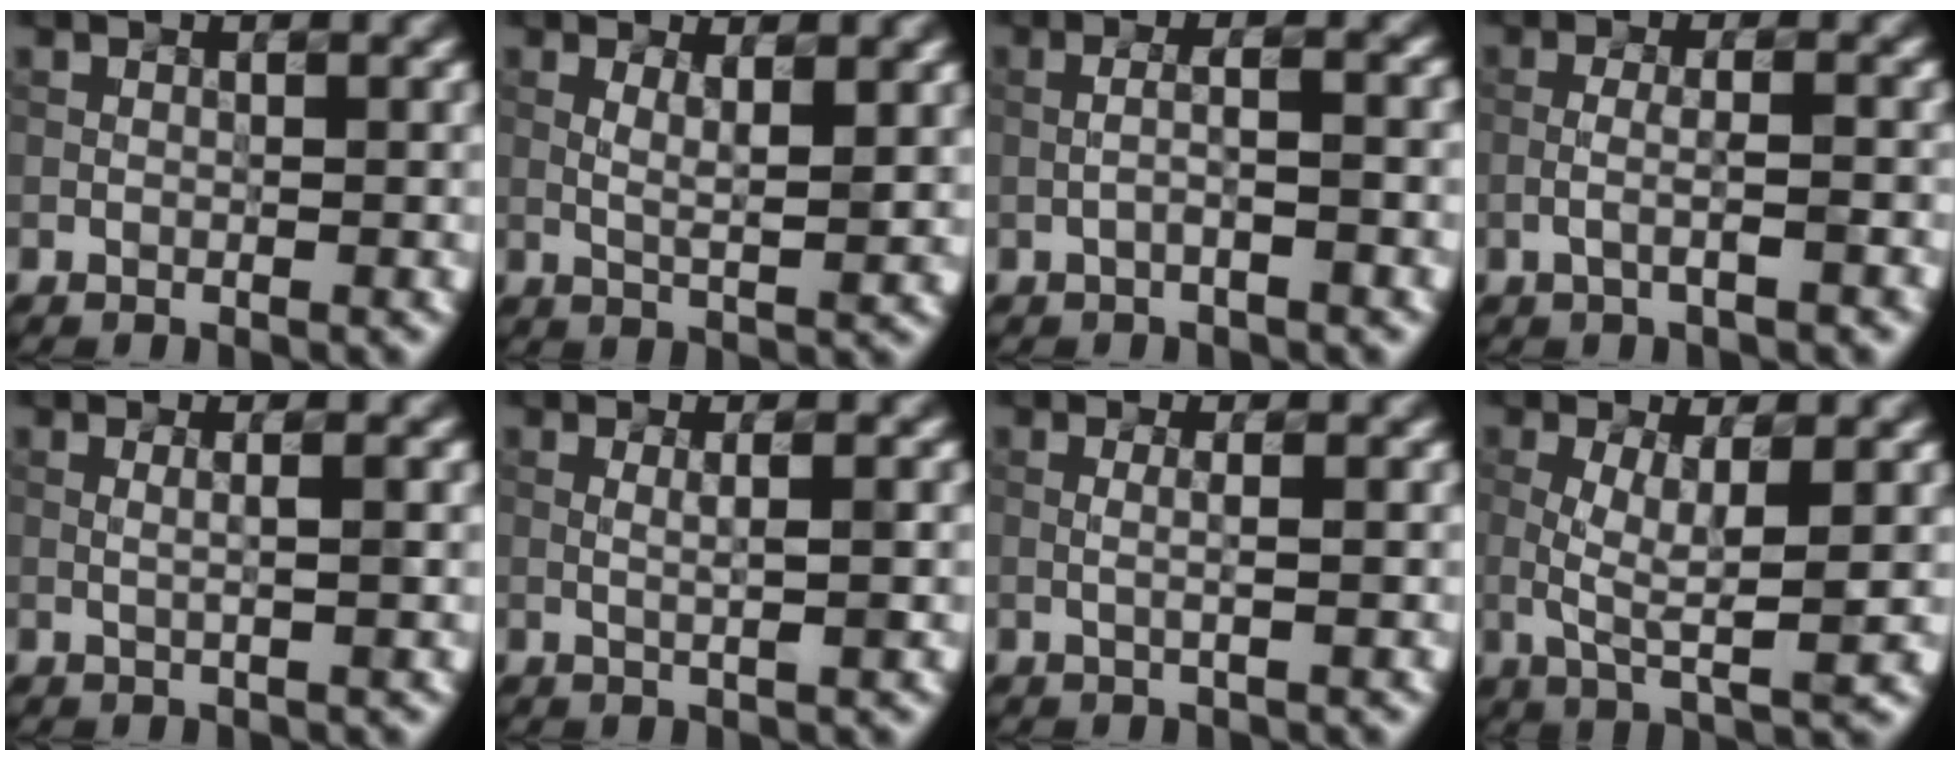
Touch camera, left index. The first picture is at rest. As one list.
[{"total": 2.6, "force": [0.9, 0.5, 2.3], "torque": [-0.040, -0.005, 0.025]}, {"total": 2.4, "force": [-0.8, 0.3, 2.3], "torque": [-0.039, 0.015, -0.015]}, {"total": 1.8, "force": [-0.8, 0.2, 1.6], "torque": [-0.030, 0.014, -0.016]}, {"total": 1.6, "force": [0.2, 0.3, 1.5], "torque": [-0.029, 0.007, 0.000]}, {"total": 1.8, "force": [0.1, 0.3, 1.7], "torque": [-0.034, 0.004, 0.004]}, {"total": 1.1, "force": [0.0, 0.2, 1.1], "torque": [-0.022, 0.003, 0.001]}, {"total": 4.6, "force": [-0.2, 1.0, 4.4], "torque": [-0.093, -0.001, 0.004]}]